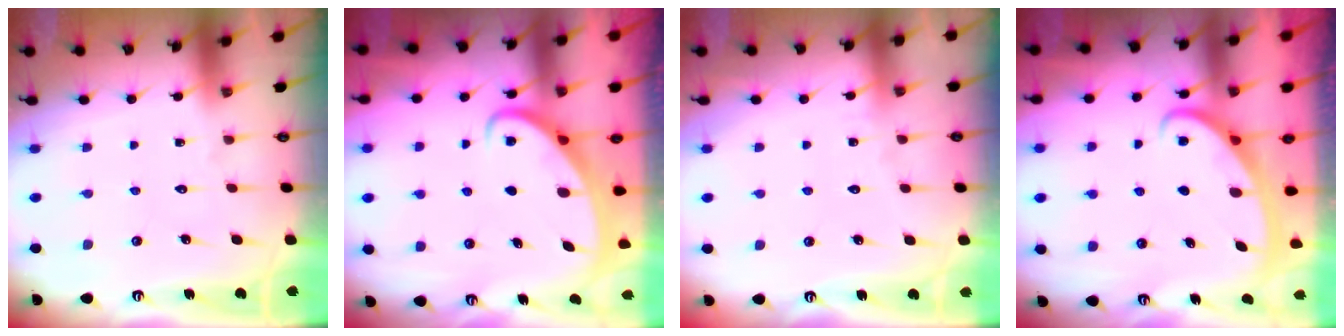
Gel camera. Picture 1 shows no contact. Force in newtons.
{"total": 2.4, "press": 2.4, "slide": 0.4}
{"total": 3.1, "press": 3.1, "slide": 0.4}
{"total": 2.7, "press": 2.7, "slide": 0.4}